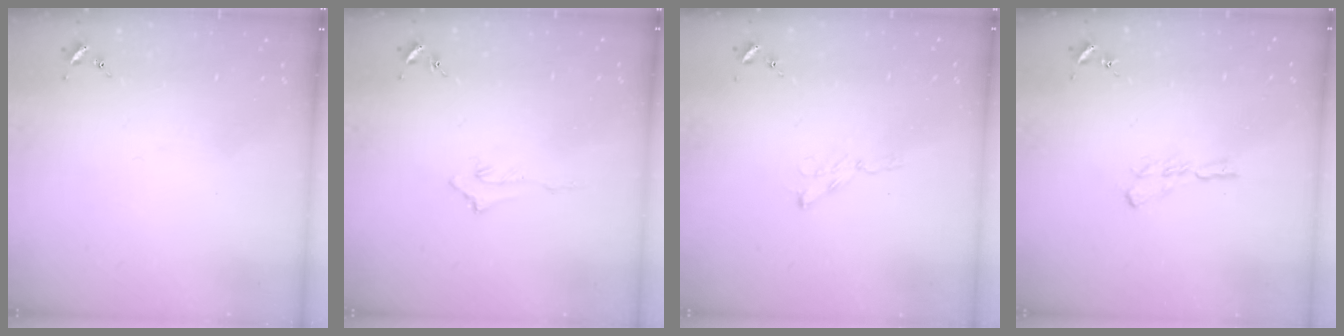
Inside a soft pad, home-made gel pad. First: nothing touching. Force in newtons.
{"total": 3.2, "press": 3.2, "slide": 0.4}
{"total": 3.9, "press": 3.8, "slide": 0.5}
{"total": 5.8, "press": 5.8, "slide": 0.5}